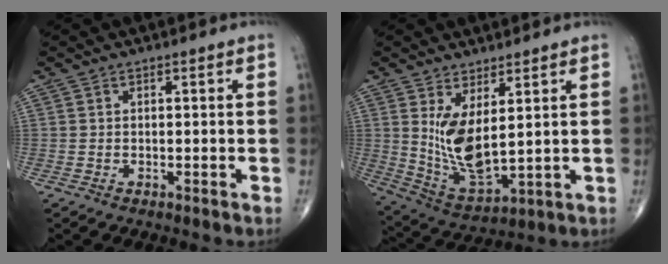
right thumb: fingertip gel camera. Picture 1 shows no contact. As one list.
[{"total": 10.5, "force": [2.7, 4.2, 9.2], "torque": [-0.173, -0.036, 0.070]}]